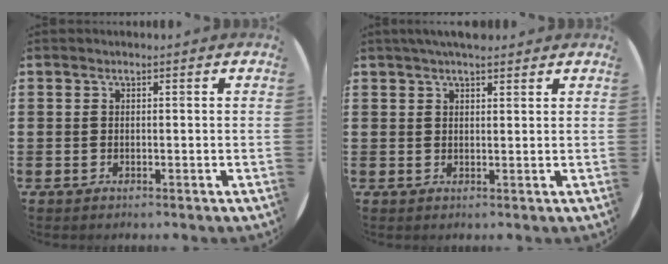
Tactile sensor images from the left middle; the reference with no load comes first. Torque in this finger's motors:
{"motor_torque": [0.93, -0.78, 0.16, 0.10]}